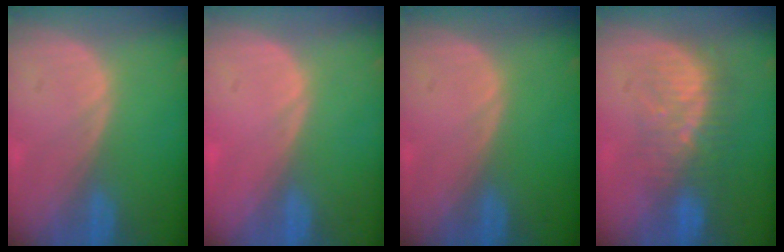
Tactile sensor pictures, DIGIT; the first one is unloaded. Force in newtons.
{"total": 0.5, "press": 0.0, "slide": 0.5}
{"total": 0.0}
{"total": 8.0, "press": 7.6, "slide": 2.6}